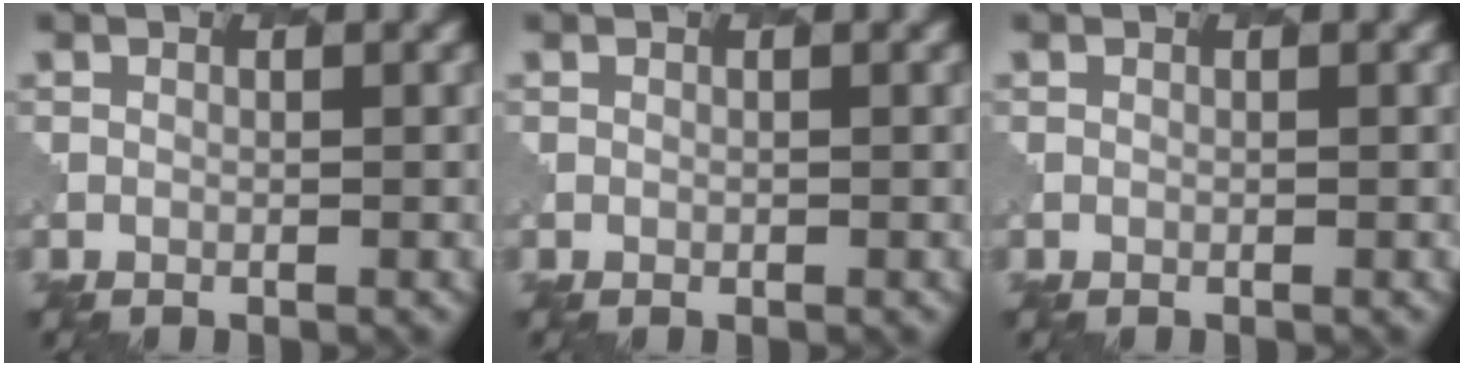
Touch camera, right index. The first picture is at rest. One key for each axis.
{"total": 0.0}
{"total": 0.0}